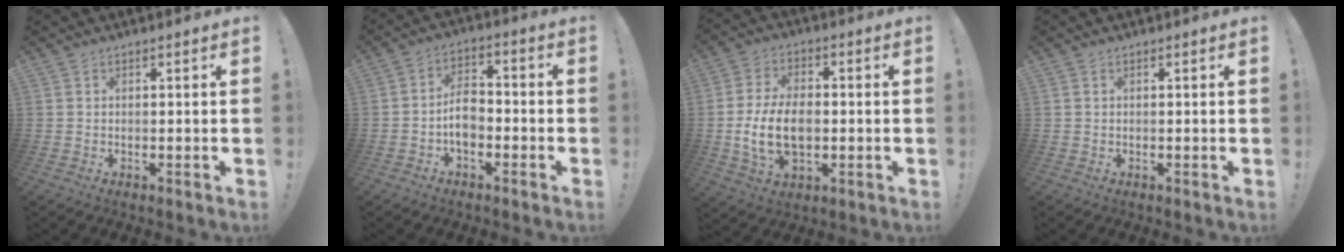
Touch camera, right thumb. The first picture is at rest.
{"total": 7.3, "force": [-2.4, 4.6, 5.2], "torque": [-0.093, 0.015, -0.042]}
{"total": 14.5, "force": [-1.8, 9.3, 11.0], "torque": [-0.202, 0.002, -0.032]}
{"total": 0.0}